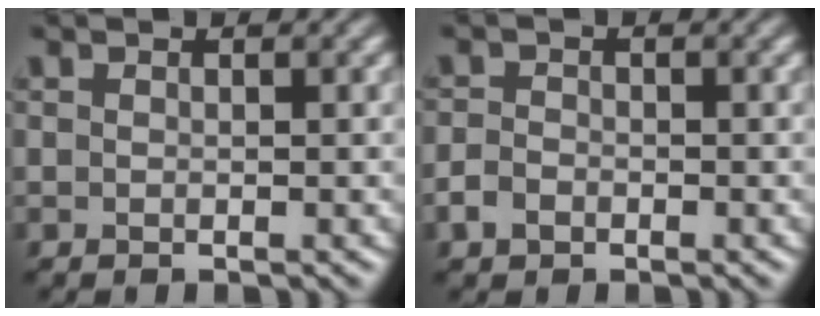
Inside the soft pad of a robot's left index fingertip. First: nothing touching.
{"total": 1.6, "force": [-1.2, 1.0, 0.4], "torque": [-0.004, -0.004, -0.028]}